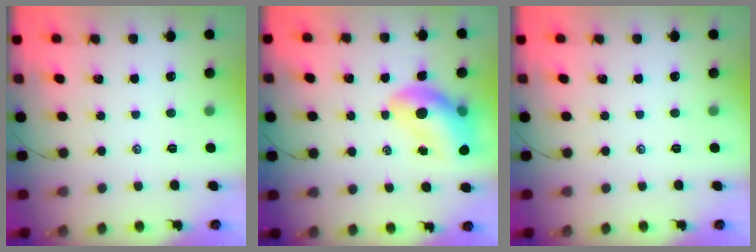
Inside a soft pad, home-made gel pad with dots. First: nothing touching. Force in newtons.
{"total": 13.3, "press": 12.8, "slide": 3.8}
{"total": 0.0}